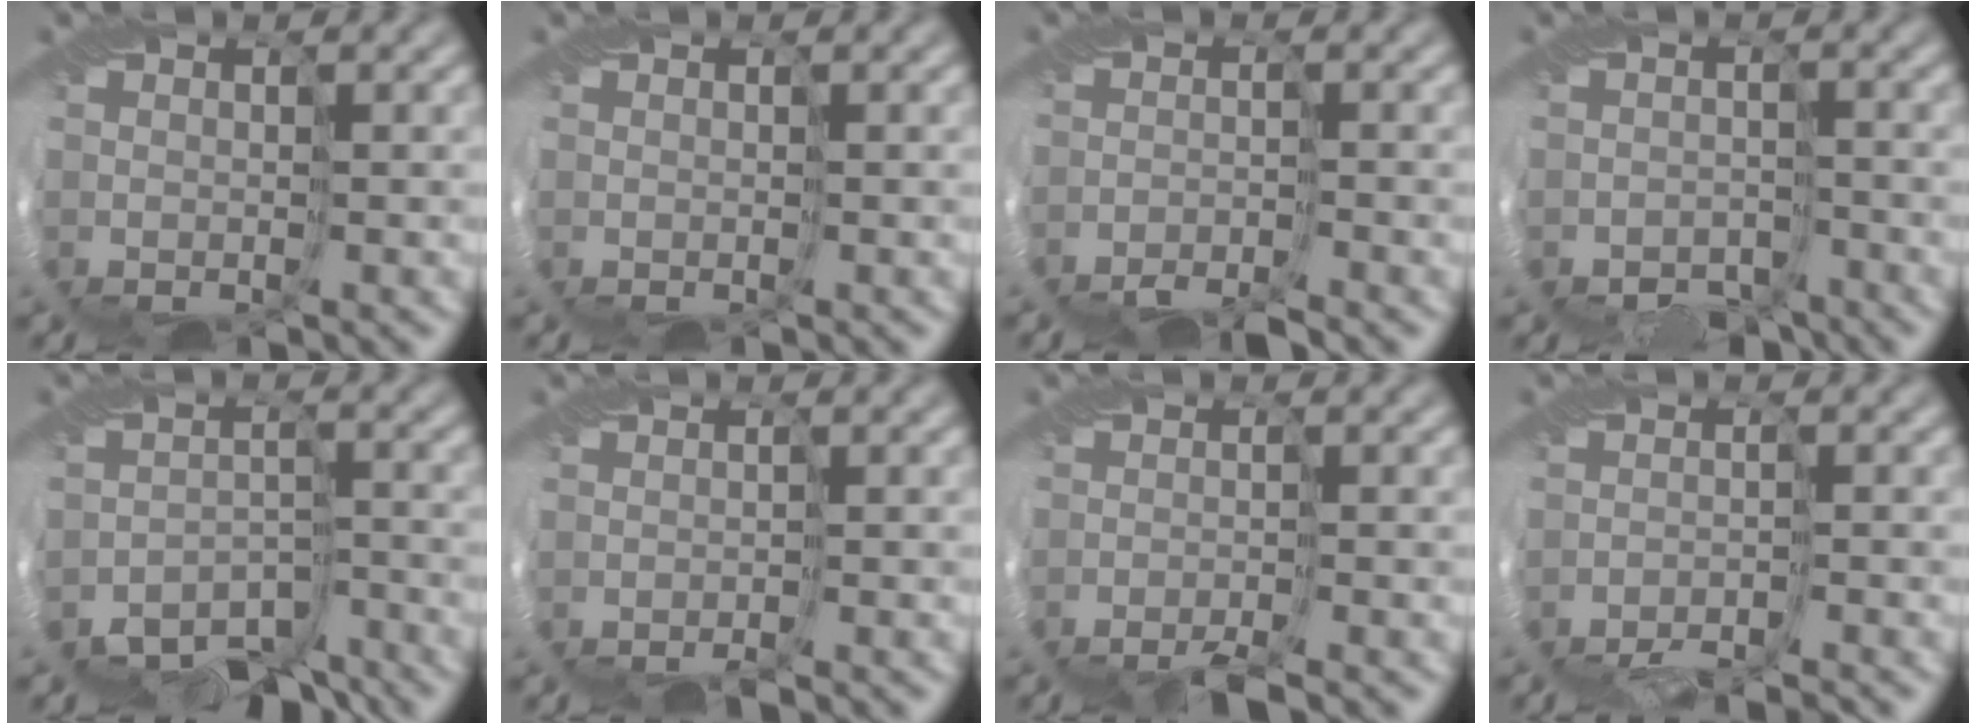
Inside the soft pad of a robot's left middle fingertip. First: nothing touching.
{"total": 0.0}
{"total": 4.4, "force": [-4.3, 0.3, 0.8], "torque": [-0.010, -0.008, -0.085]}
{"total": 4.0, "force": [-3.6, 1.7, -0.1], "torque": [0.015, -0.026, -0.058]}
{"total": 6.9, "force": [-6.5, 2.0, 1.0], "torque": [-0.005, -0.016, -0.109]}
{"total": 0.9, "force": [-0.9, -0.1, 0.2], "torque": [0.009, 0.002, -0.021]}
{"total": 2.9, "force": [-2.8, -0.2, 0.8], "torque": [-0.008, -0.001, -0.062]}
{"total": 3.8, "force": [-3.8, -0.1, 0.5], "torque": [-0.006, -0.006, -0.076]}